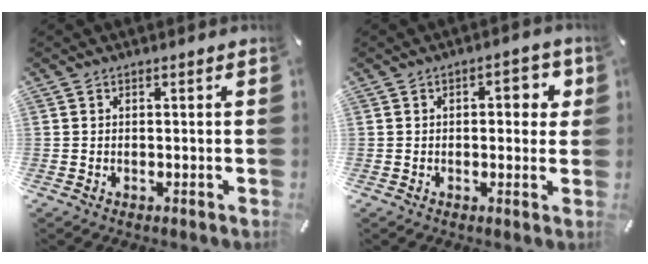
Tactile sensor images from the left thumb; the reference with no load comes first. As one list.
[{"total": 4.9, "force": [0.8, 2.7, 4.1], "torque": [-0.041, -0.003, 0.002]}]